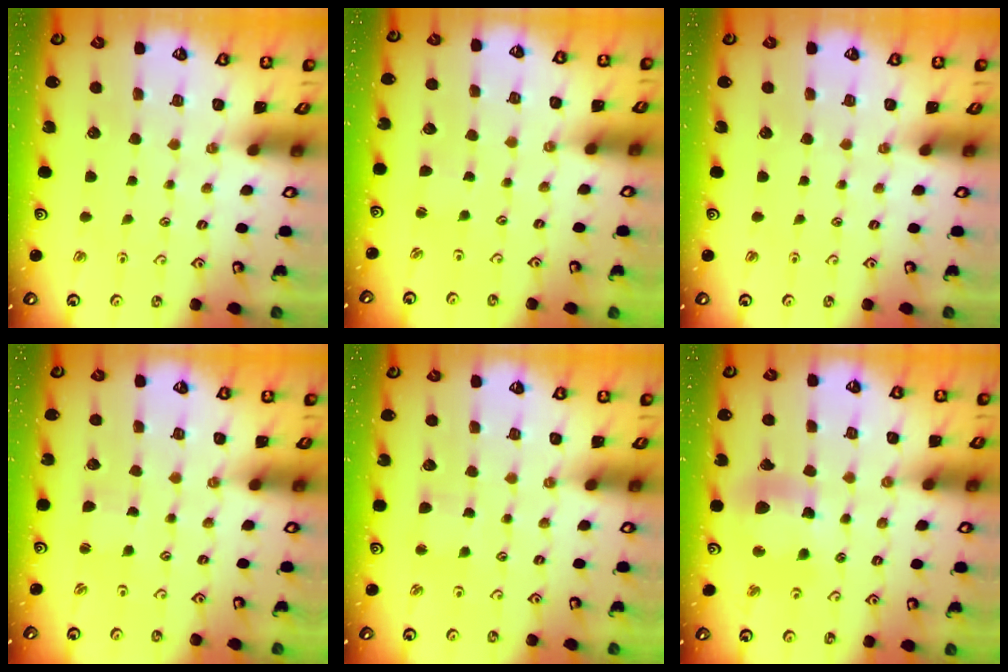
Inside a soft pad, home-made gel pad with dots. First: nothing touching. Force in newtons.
{"total": 1.9, "press": 1.8, "slide": 0.4}
{"total": 0.0}
{"total": 1.4, "press": 1.4, "slide": 0.1}
{"total": 2.9, "press": 2.9, "slide": 0.3}
{"total": 12.0, "press": 11.9, "slide": 1.6}